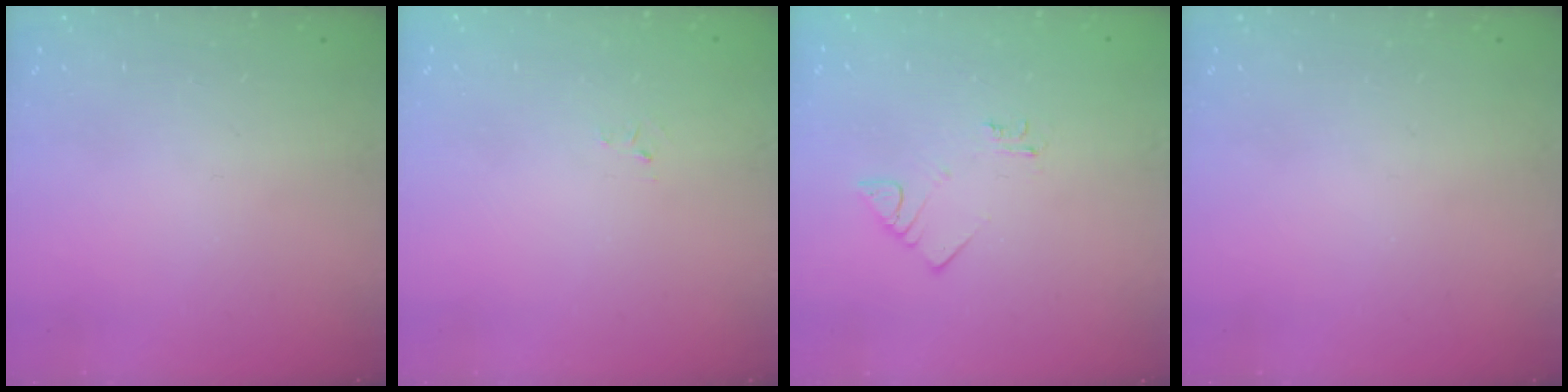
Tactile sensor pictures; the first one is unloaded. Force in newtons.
{"total": 2.6, "press": 2.6, "slide": 0.4}
{"total": 4.1, "press": 4.0, "slide": 0.7}
{"total": 0.0}